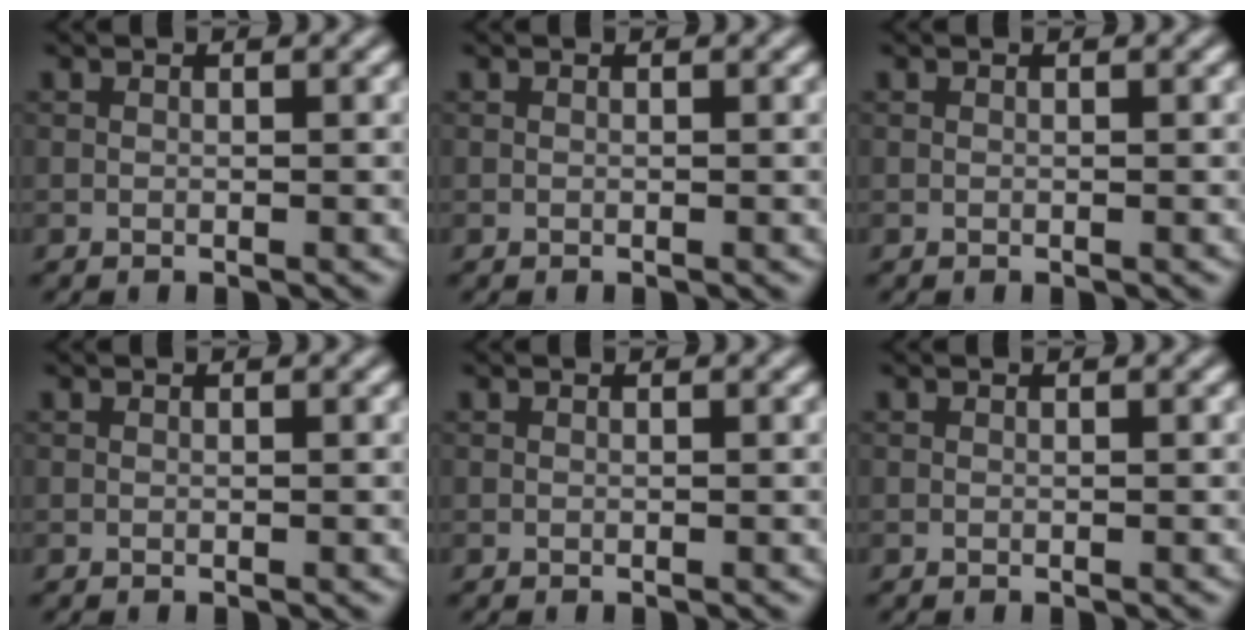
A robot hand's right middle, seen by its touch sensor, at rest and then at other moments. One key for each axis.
{"total": 0.0}
{"total": 0.0}
{"total": 0.0}
{"total": 0.0}
{"total": 0.0}